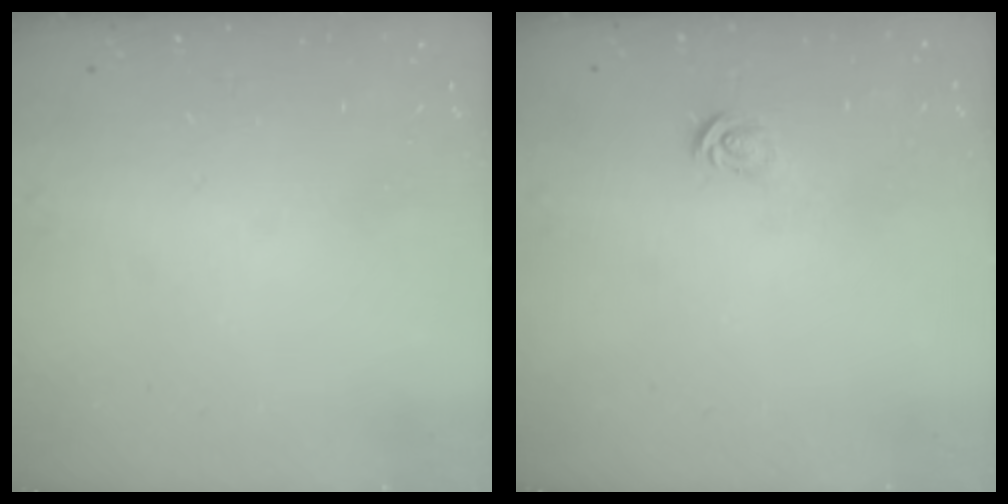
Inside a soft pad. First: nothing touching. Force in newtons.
{"total": 2.8, "press": 2.8, "slide": 0.2}